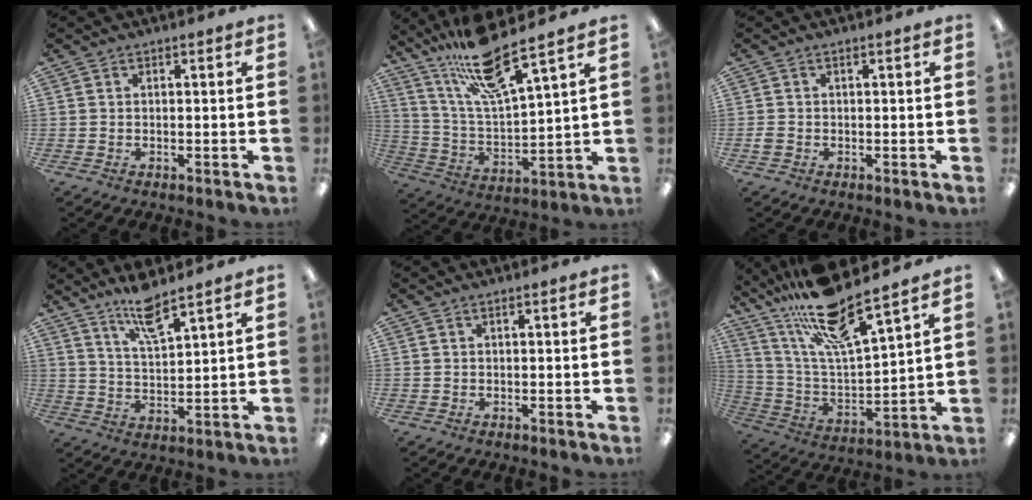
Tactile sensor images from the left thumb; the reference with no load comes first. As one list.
[{"total": 18.4, "force": [14.1, 3.4, 11.3], "torque": [-0.212, -0.075, 0.237]}, {"total": 1.5, "force": [-0.4, 1.0, 1.0], "torque": [-0.018, 0.004, -0.008]}, {"total": 8.8, "force": [7.2, 1.7, 4.8], "torque": [-0.097, -0.031, 0.126]}, {"total": 0.0}, {"total": 20.7, "force": [16.6, 3.8, 11.8], "torque": [-0.219, -0.110, 0.279]}]